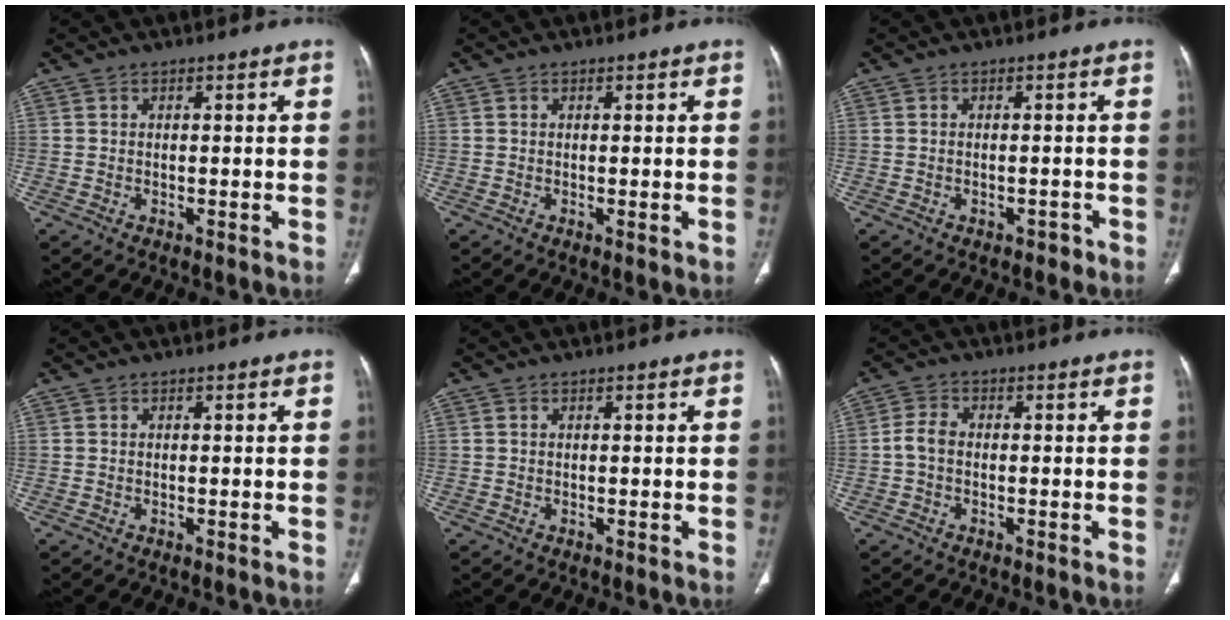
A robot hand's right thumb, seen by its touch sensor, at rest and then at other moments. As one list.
[{"total": 0.5, "force": [0.0, 0.0, 0.5], "torque": [-0.012, -0.004, -0.001]}, {"total": 1.3, "force": [-0.9, 0.8, 0.5], "torque": [-0.008, 0.012, -0.009]}, {"total": 0.0}, {"total": 0.0}, {"total": 3.1, "force": [-0.5, 2.0, 2.3], "torque": [-0.047, 0.007, -0.017]}]